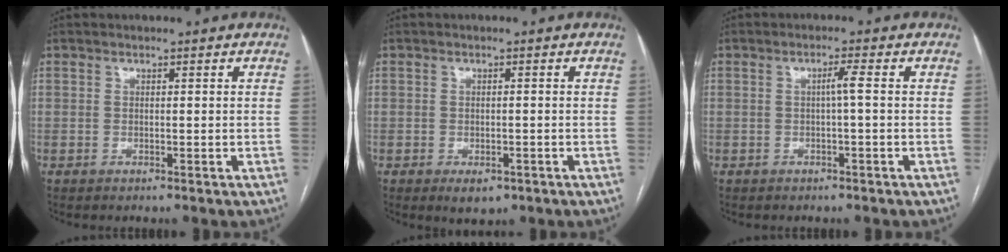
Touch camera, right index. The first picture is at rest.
{"total": 3.0, "force": [-1.6, 1.8, 1.8], "torque": [-0.019, -0.001, -0.011]}
{"total": 1.8, "force": [0.0, -0.4, 1.8], "torque": [-0.030, 0.002, 0.000]}